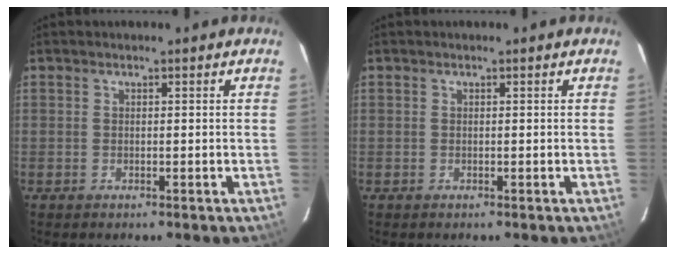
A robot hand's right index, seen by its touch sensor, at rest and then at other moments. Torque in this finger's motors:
{"motor_torque": [0.00, 0.00, 0.05, 0.00]}